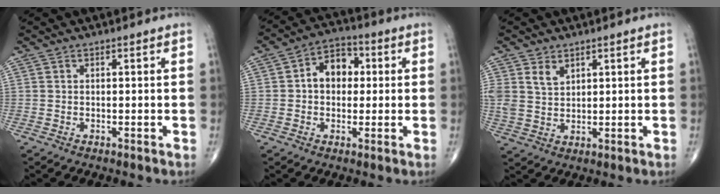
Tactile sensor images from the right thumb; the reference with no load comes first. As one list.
[{"total": 8.1, "force": [0.9, 6.0, 5.4], "torque": [-0.055, 0.020, 0.005]}, {"total": 4.7, "force": [2.6, 3.0, 2.6], "torque": [-0.043, -0.011, 0.058]}]